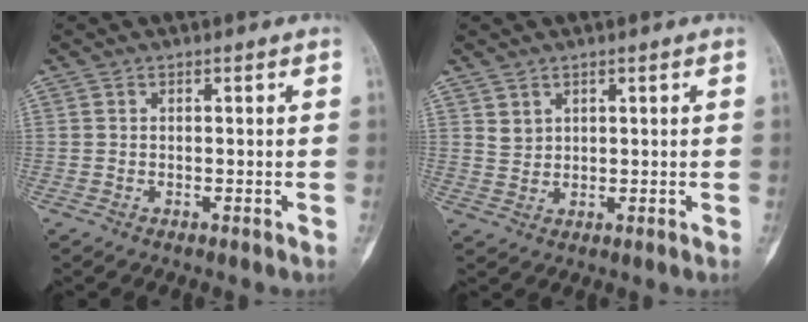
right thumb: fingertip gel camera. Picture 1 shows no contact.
{"total": 2.1, "force": [1.5, 1.4, 0.5], "torque": [0.003, -0.012, 0.029]}